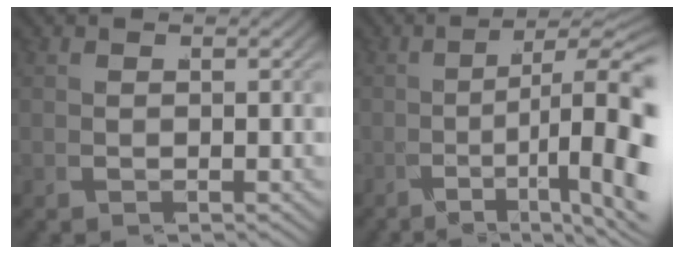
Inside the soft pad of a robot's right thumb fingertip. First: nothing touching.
{"total": 8.4, "force": [-2.4, 3.6, 7.2], "torque": [-0.122, -0.020, -0.026]}